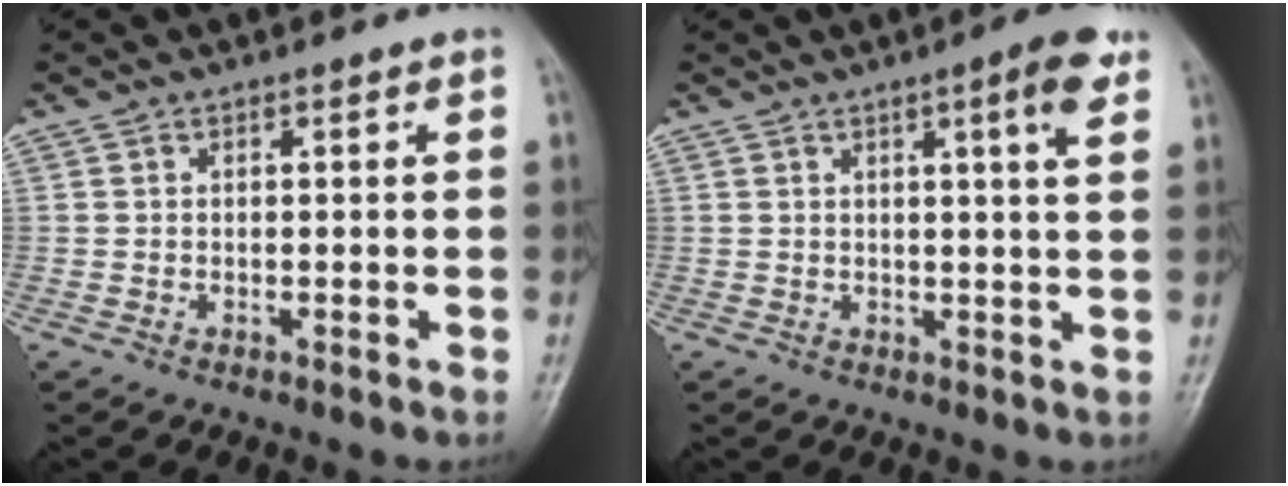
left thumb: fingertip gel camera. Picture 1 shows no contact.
{"total": 5.6, "force": [3.0, 0.6, 4.8], "torque": [-0.062, -0.011, 0.037]}